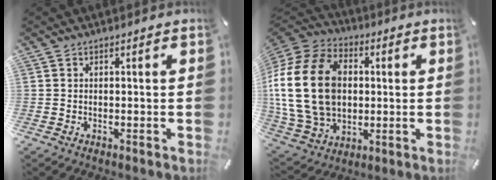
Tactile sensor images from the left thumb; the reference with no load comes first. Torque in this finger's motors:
{"motor_torque": [1.81, 3.20, 2.77, 0.00, 1.05]}